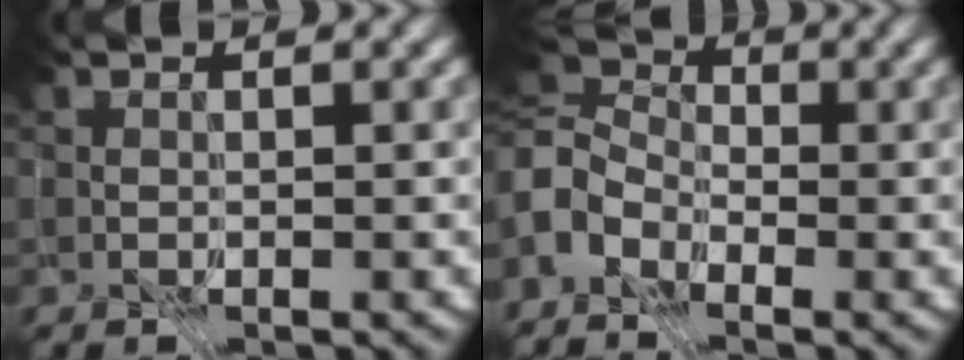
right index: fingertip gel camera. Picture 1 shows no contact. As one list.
[{"total": 3.4, "force": [-3.2, 0.6, 0.8], "torque": [-0.017, -0.014, -0.061]}]